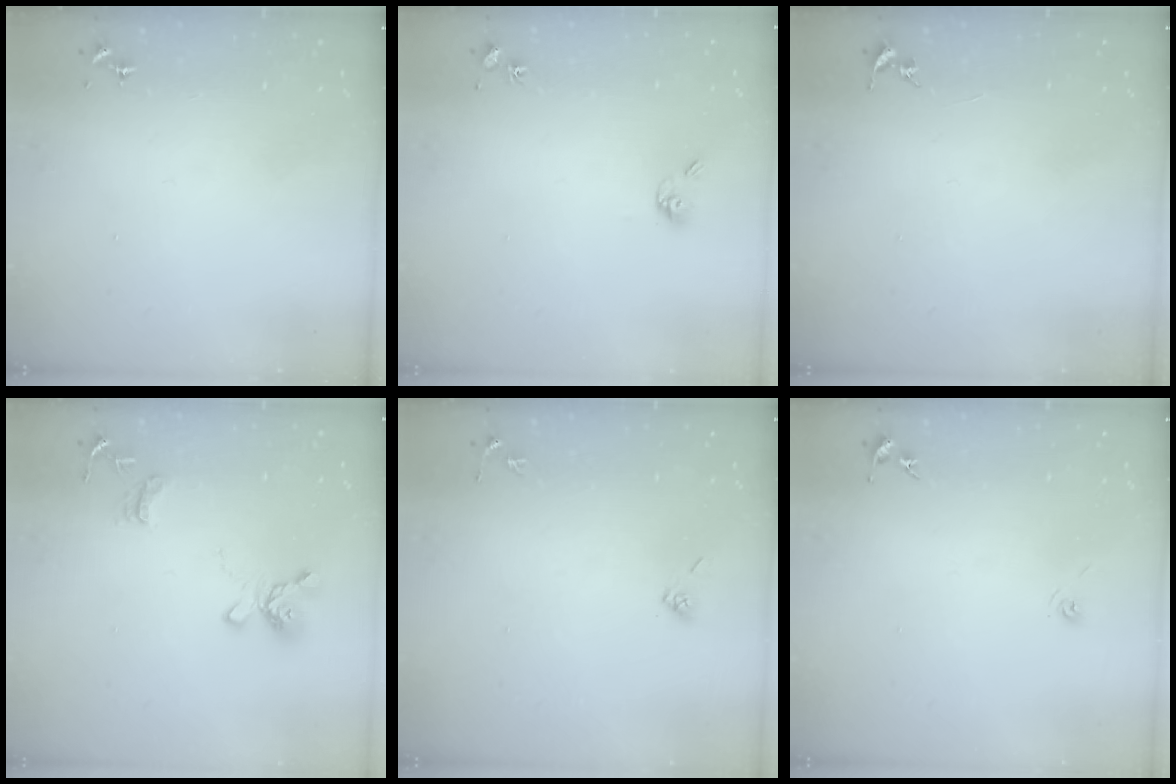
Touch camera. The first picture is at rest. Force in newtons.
{"total": 6.0, "press": 5.6, "slide": 2.1}
{"total": 0.0}
{"total": 14.7, "press": 14.6, "slide": 1.5}
{"total": 3.9, "press": 3.5, "slide": 1.7}
{"total": 3.3, "press": 2.7, "slide": 2.0}